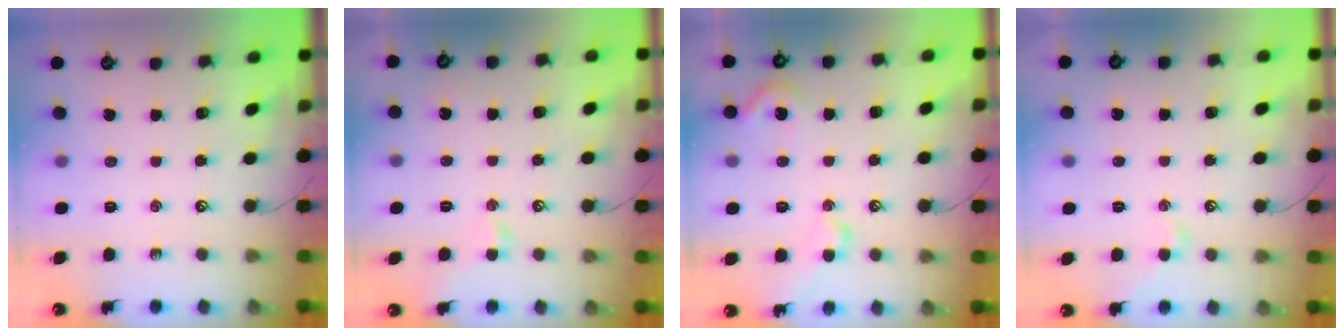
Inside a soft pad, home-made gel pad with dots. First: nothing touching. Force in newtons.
{"total": 0.6, "press": 0.5, "slide": 0.3}
{"total": 5.6, "press": 5.5, "slide": 1.0}
{"total": 0.6, "press": 0.4, "slide": 0.5}